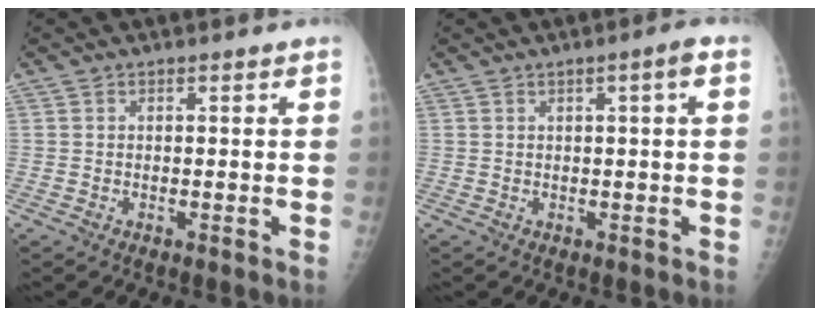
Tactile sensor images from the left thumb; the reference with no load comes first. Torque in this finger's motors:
{"motor_torque": [-0.18, 0.03, 0.01, -0.03, 0.09]}